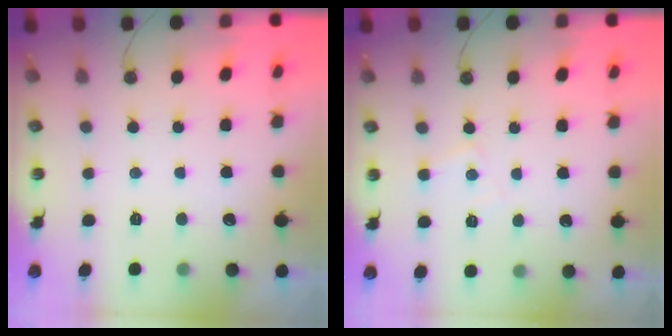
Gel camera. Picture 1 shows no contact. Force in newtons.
{"total": 4.8, "press": 4.8, "slide": 0.7}